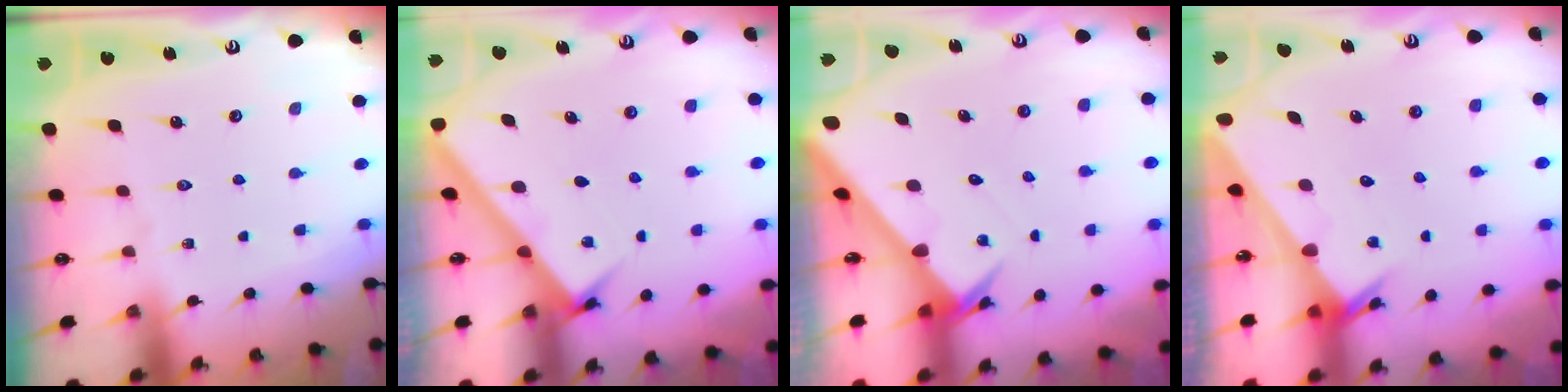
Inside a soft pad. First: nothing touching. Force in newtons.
{"total": 3.0, "press": 3.0, "slide": 0.2}
{"total": 2.7, "press": 2.7, "slide": 0.1}
{"total": 2.0, "press": 2.0, "slide": 0.1}